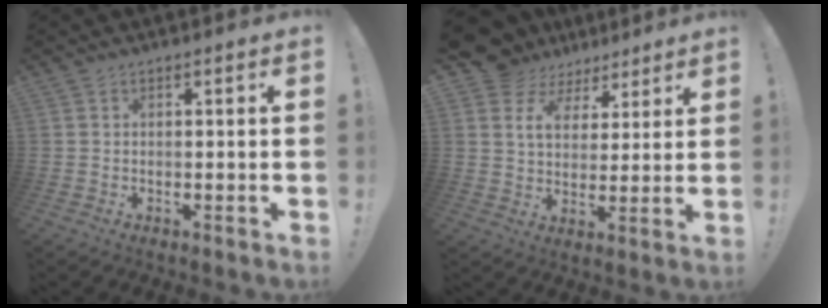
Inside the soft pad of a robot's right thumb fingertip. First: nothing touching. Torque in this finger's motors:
{"motor_torque": [-0.07, 0.09, 0.12, 0.03, 0.14]}